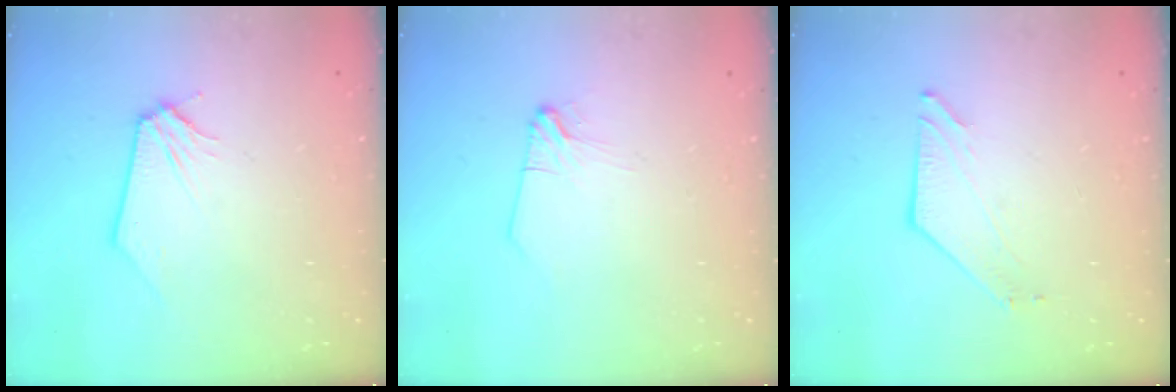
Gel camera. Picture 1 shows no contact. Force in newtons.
{"total": 2.5, "press": 2.5, "slide": 0.5}
{"total": 4.1, "press": 4.1, "slide": 0.5}